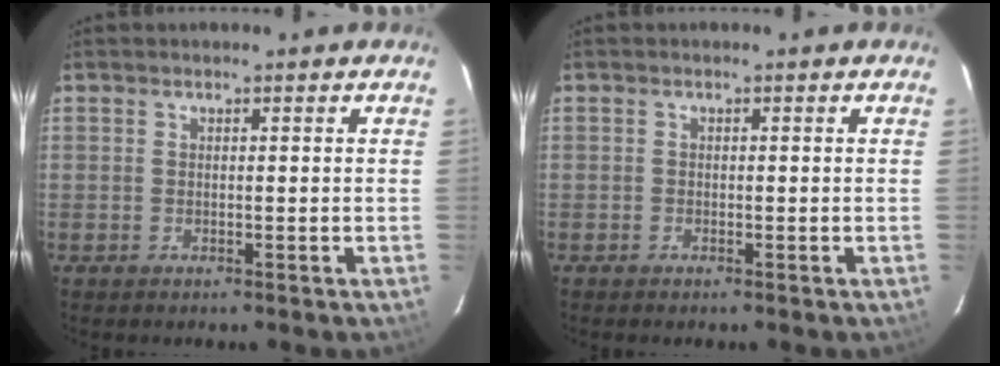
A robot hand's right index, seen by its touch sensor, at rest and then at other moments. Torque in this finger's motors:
{"motor_torque": [-0.01, 0.02, 0.08, 0.00]}